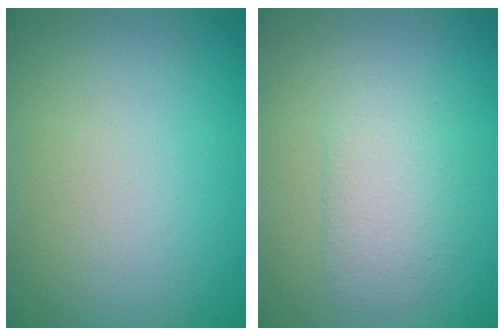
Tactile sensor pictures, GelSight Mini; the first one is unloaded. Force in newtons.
{"total": 2.3, "press": 2.2, "slide": 0.1}